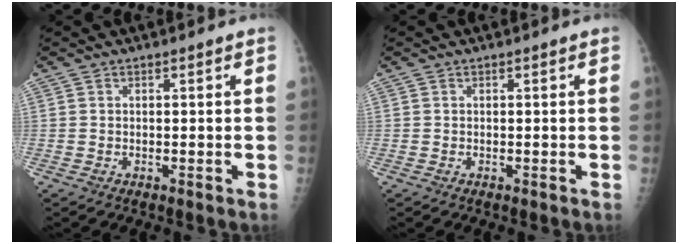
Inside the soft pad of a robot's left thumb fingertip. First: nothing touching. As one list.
[{"total": 0.0}]